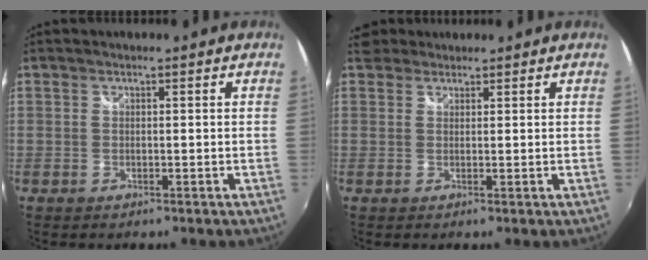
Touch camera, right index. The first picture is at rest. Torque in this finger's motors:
{"motor_torque": [-0.10, -0.01, 0.02, 0.00]}